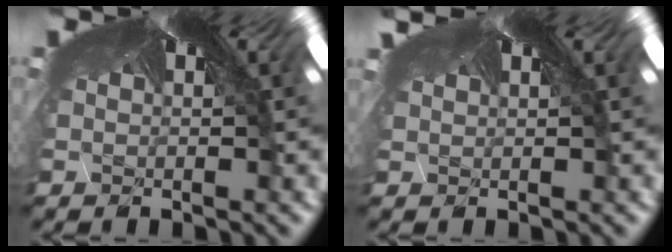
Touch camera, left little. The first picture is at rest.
{"total": 0.7, "force": [0.6, 0.0, -0.4], "torque": [0.000, -0.004, 0.011]}